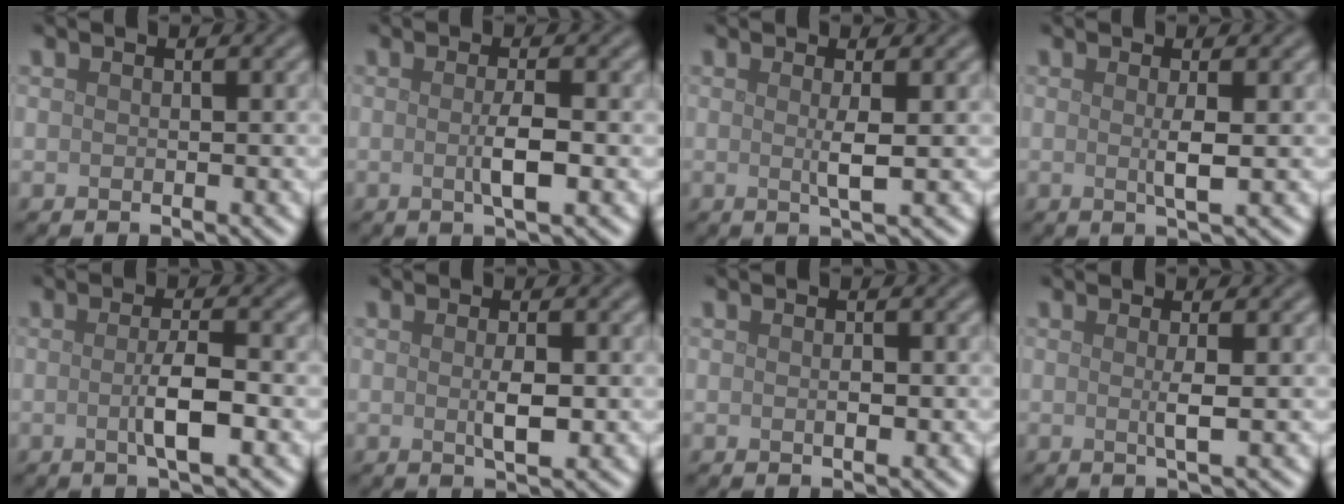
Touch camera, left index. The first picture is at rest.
{"total": 2.6, "force": [-0.2, 0.4, 2.6], "torque": [-0.046, -0.003, -0.005]}
{"total": 2.0, "force": [0.2, 0.2, 2.0], "torque": [-0.039, -0.002, -0.001]}
{"total": 2.0, "force": [0.1, 0.3, 2.0], "torque": [-0.039, -0.001, -0.003]}
{"total": 3.2, "force": [-0.5, 0.6, 3.2], "torque": [-0.056, -0.001, -0.011]}
{"total": 2.1, "force": [0.0, 0.5, 2.0], "torque": [-0.038, -0.003, 0.000]}
{"total": 0.9, "force": [0.0, 0.3, 0.8], "torque": [-0.017, -0.002, 0.000]}
{"total": 1.7, "force": [0.1, 0.2, 1.7], "torque": [-0.033, 0.000, -0.003]}